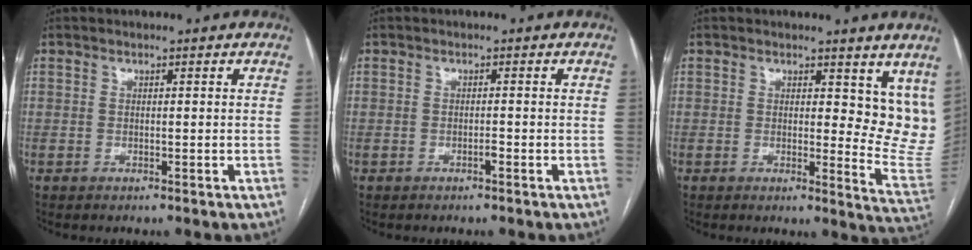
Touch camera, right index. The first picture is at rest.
{"total": 0.8, "force": [-0.5, 0.1, 0.6], "torque": [-0.012, 0.001, -0.008]}
{"total": 9.2, "force": [6.5, 4.0, 5.2], "torque": [-0.043, -0.036, 0.059]}